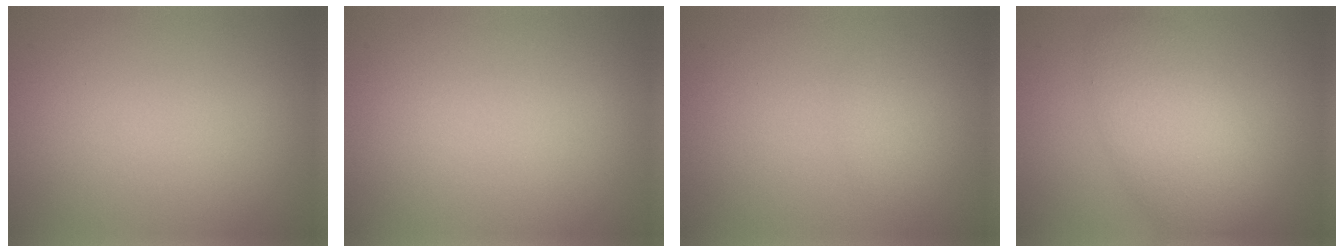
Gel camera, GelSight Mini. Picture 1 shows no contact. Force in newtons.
{"total": 0.0}
{"total": 0.9, "press": 0.9, "slide": 0.1}
{"total": 5.9, "press": 5.9, "slide": 0.2}